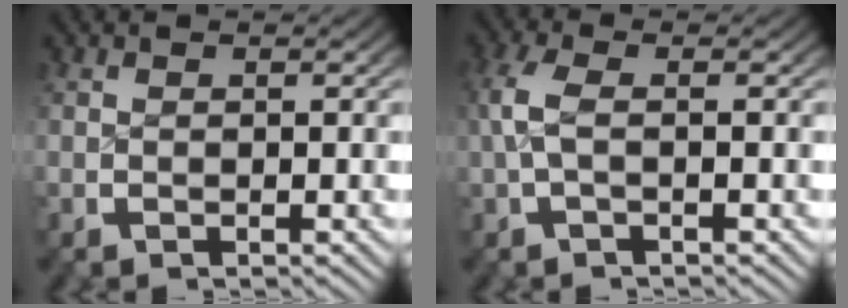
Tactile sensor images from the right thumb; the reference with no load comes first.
{"total": 2.9, "force": [0.1, 1.3, 2.6], "torque": [-0.074, -0.001, 0.005]}